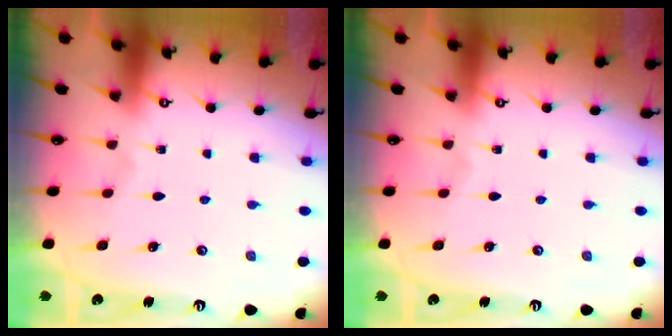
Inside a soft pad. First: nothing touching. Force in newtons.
{"total": 0.0}